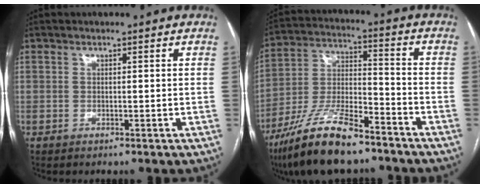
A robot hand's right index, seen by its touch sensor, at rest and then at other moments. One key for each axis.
{"total": 15.7, "fx": -11.6, "fy": 3.4, "fz": 10.0, "tx": -0.207, "ty": -0.012, "tz": -0.210}